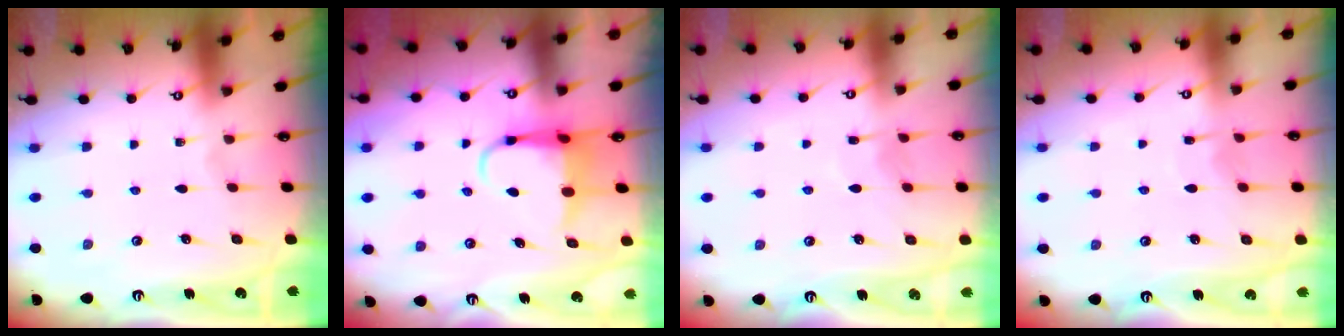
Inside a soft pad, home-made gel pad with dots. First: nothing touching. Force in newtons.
{"total": 5.8, "press": 5.8, "slide": 0.6}
{"total": 6.3, "press": 6.2, "slide": 0.6}
{"total": 5.3, "press": 5.3, "slide": 0.6}